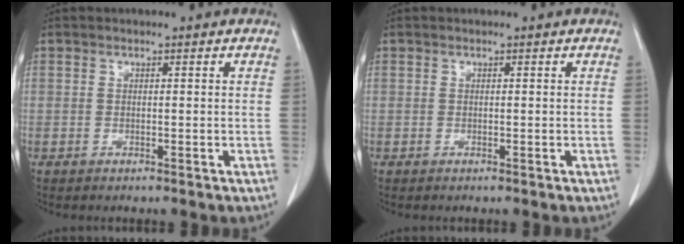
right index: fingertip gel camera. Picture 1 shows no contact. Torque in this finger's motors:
{"motor_torque": [0.00, 0.00, 0.00, 0.00]}